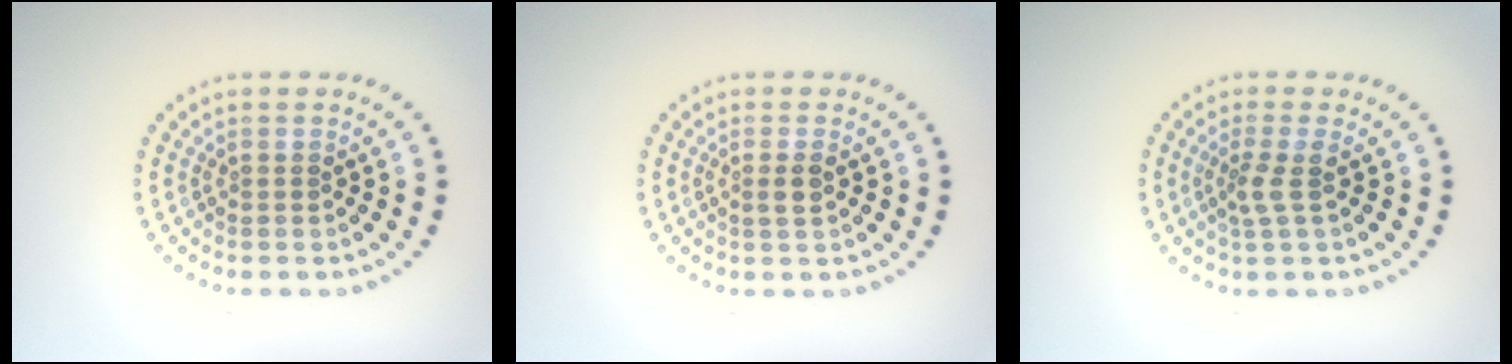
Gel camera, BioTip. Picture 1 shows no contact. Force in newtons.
{"total": 1.2, "press": 1.1, "slide": 0.6}
{"total": 1.9, "press": 1.4, "slide": 1.3}